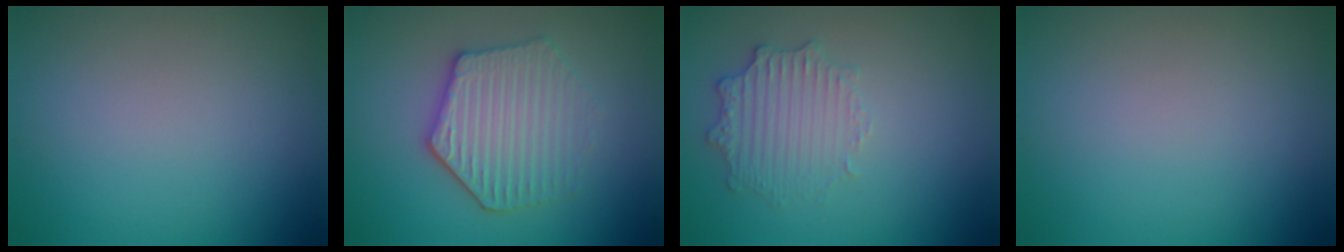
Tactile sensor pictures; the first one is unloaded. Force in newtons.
{"total": 4.4, "press": 4.1, "slide": 1.7}
{"total": 2.6, "press": 2.5, "slide": 0.7}
{"total": 0.0}